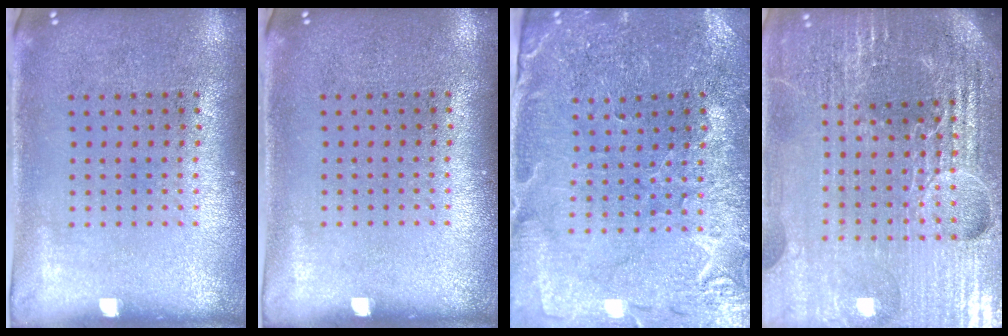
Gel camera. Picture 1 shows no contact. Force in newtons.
{"total": 0.0}
{"total": 1.0, "press": 1.0, "slide": 0.2}
{"total": 6.2, "press": 5.5, "slide": 2.9}